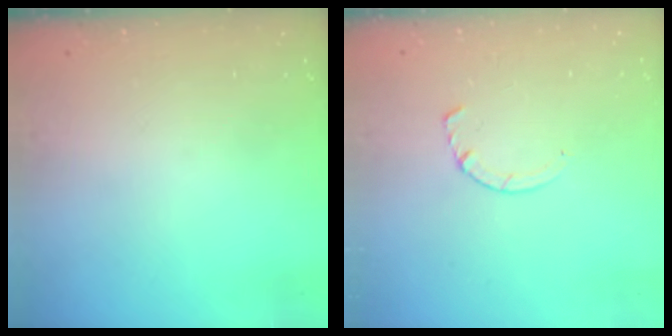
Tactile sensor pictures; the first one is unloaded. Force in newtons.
{"total": 2.9, "press": 2.9, "slide": 0.4}